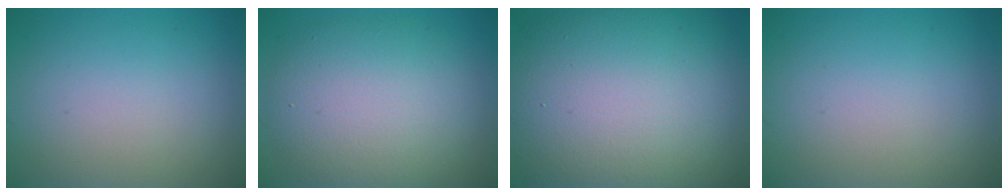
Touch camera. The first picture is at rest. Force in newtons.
{"total": 8.7, "press": 8.7, "slide": 0.7}
{"total": 16.2, "press": 16.1, "slide": 1.2}
{"total": 0.0}